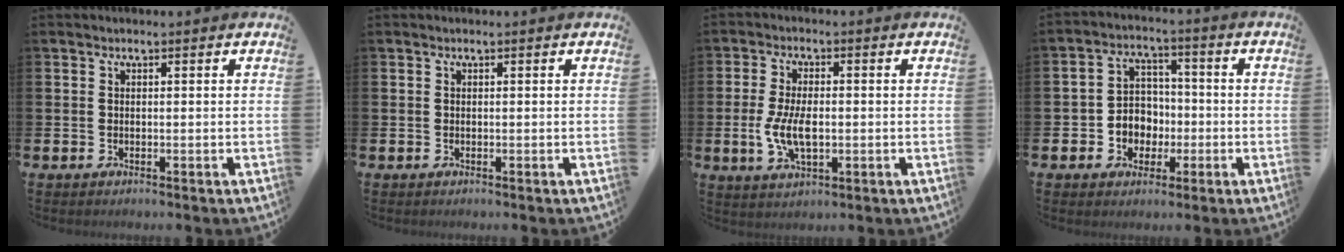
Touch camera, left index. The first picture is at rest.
{"total": 0.0}
{"total": 6.0, "force": [-0.5, 3.0, 5.2], "torque": [-0.111, -0.002, -0.015]}
{"total": 4.8, "force": [-0.8, 4.6, 1.3], "torque": [-0.036, 0.006, -0.022]}